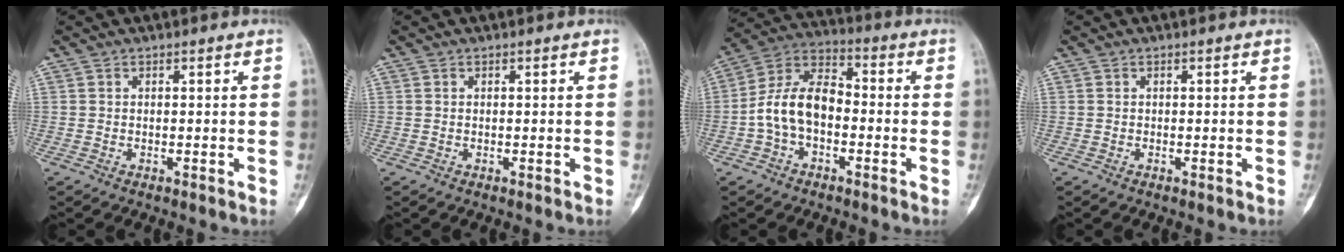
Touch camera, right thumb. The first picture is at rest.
{"total": 0.0}
{"total": 11.5, "force": [-2.2, 7.2, 8.6], "torque": [-0.155, 0.042, -0.052]}
{"total": 0.0}